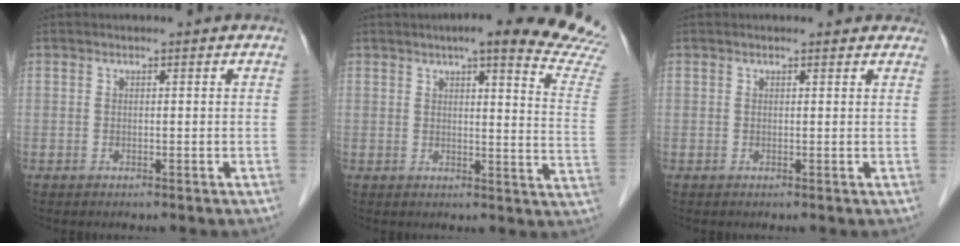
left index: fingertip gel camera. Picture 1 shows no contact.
{"total": 19.0, "force": [16.5, 0.7, 9.5], "torque": [-0.104, -0.061, 0.170]}
{"total": 2.7, "force": [2.4, 0.9, 0.8], "torque": [-0.009, 0.008, 0.016]}